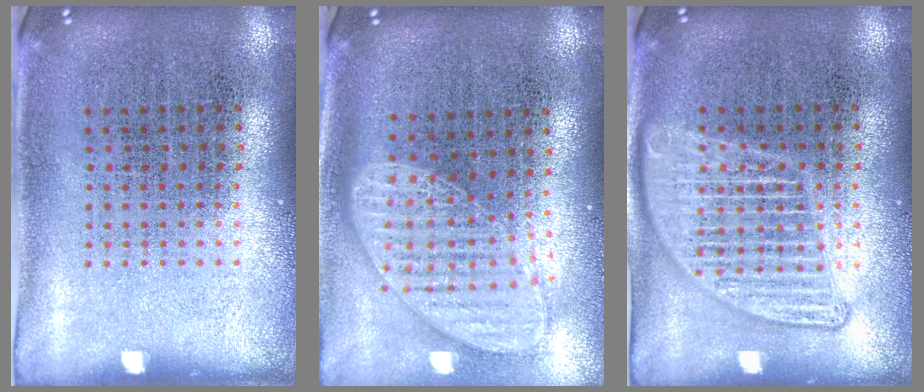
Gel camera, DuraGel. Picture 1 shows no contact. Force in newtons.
{"total": 1.8, "press": 1.5, "slide": 1.0}
{"total": 1.8, "press": 1.8, "slide": 0.3}